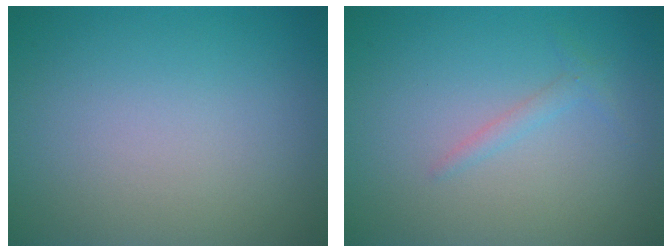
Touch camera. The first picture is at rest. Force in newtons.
{"total": 0.9, "press": 0.9, "slide": 0.1}